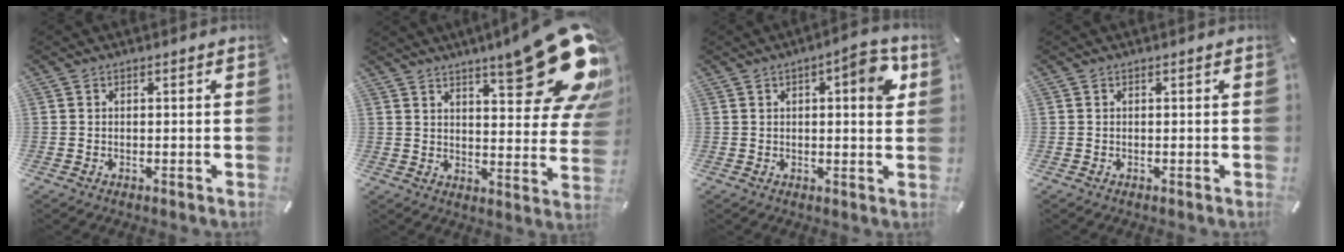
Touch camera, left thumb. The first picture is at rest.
{"total": 21.1, "force": [13.2, 5.8, 15.5], "torque": [-0.203, -0.098, 0.210]}
{"total": 7.3, "force": [2.9, 2.4, 6.3], "torque": [-0.076, -0.013, 0.039]}
{"total": 0.0}